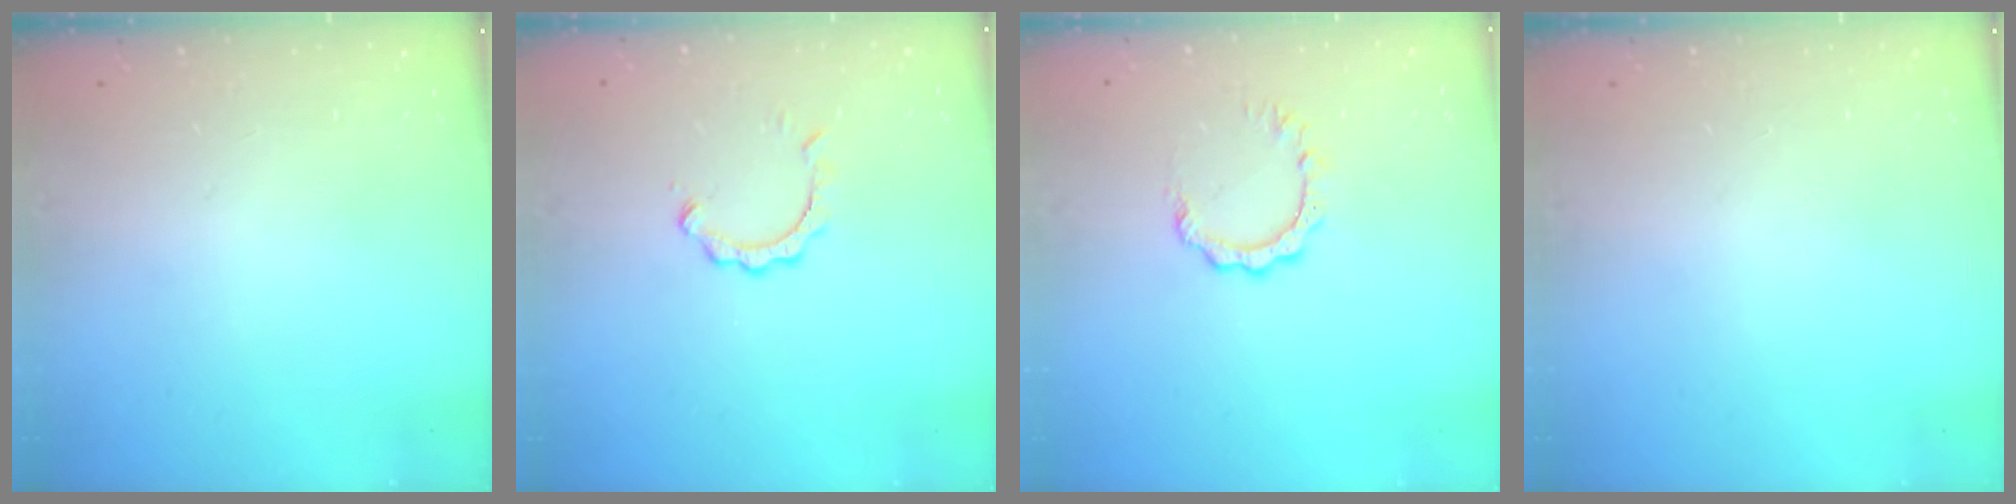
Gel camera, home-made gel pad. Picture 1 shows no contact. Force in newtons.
{"total": 2.7, "press": 2.7, "slide": 0.3}
{"total": 4.9, "press": 4.9, "slide": 0.1}
{"total": 0.0}